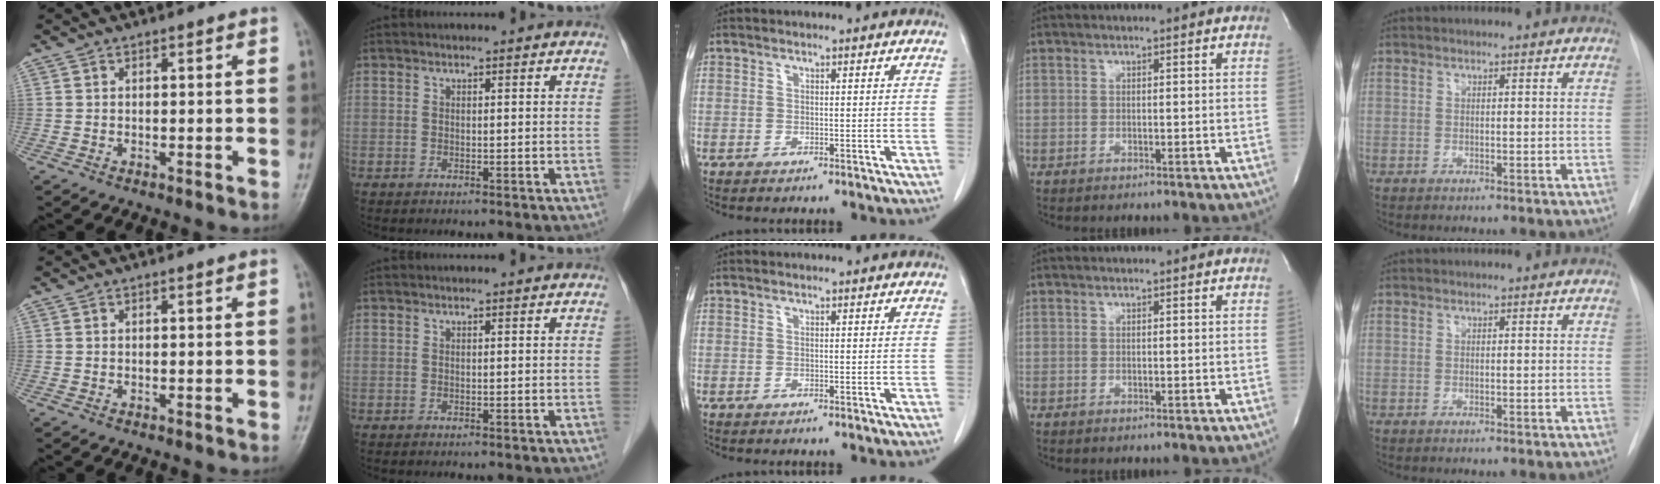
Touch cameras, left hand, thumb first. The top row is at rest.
{}